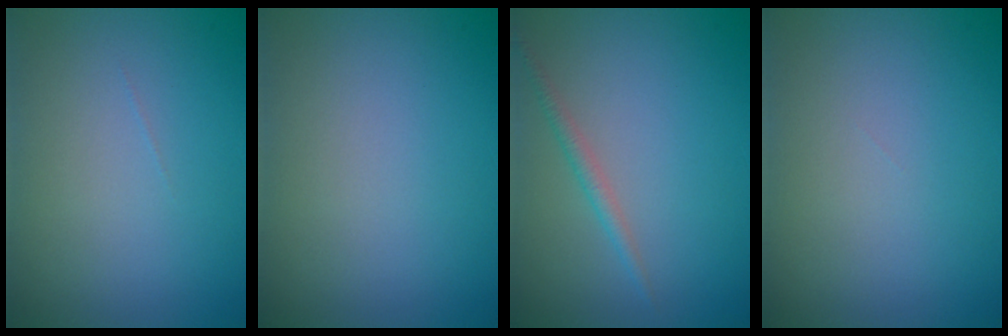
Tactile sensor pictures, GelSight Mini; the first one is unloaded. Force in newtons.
{"total": 0.0}
{"total": 1.4, "press": 1.4, "slide": 0.0}
{"total": 0.0}